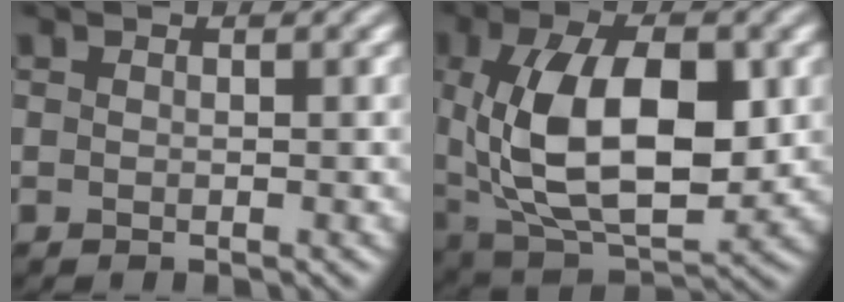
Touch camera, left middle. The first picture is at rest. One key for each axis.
{"total": 11.9, "fx": 1.2, "fy": 6.2, "fz": 10.0, "tx": -0.174, "ty": -0.007, "tz": 0.027}